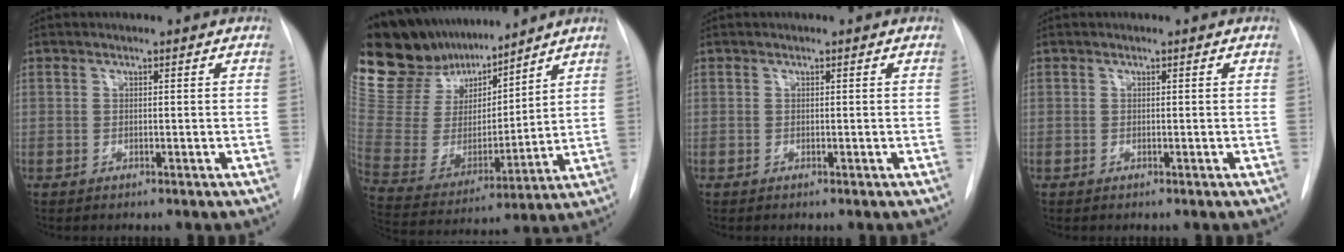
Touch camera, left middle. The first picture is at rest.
{"total": 17.0, "force": [15.2, 5.5, 5.1], "torque": [-0.102, 0.008, 0.291]}
{"total": 0.0}
{"total": 0.0}